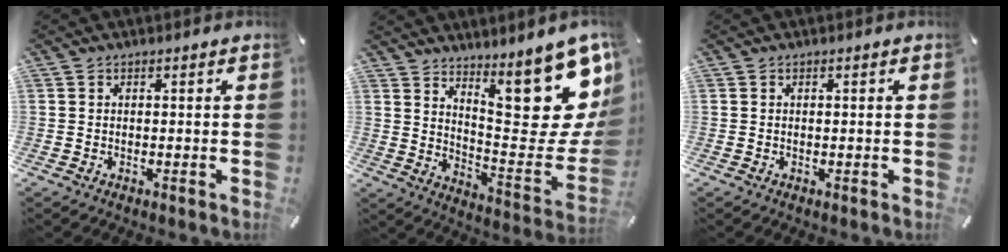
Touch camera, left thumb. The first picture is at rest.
{"total": 22.2, "force": [13.2, 8.0, 16.0], "torque": [-0.183, -0.117, 0.219]}
{"total": 0.0}